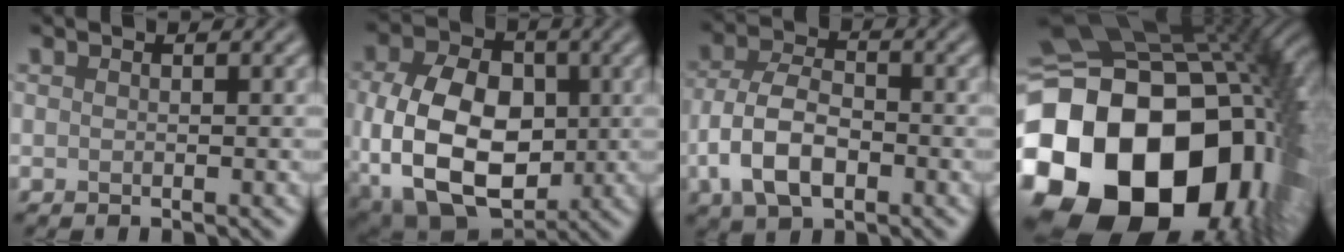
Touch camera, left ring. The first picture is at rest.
{"total": 12.6, "force": [-1.2, 8.7, 9.0], "torque": [-0.182, -0.021, -0.016]}
{"total": 6.1, "force": [-2.1, 3.5, 4.5], "torque": [-0.096, 0.001, -0.047]}
{"total": 24.1, "force": [-6.3, 17.7, 15.0], "torque": [-0.322, -0.050, -0.106]}